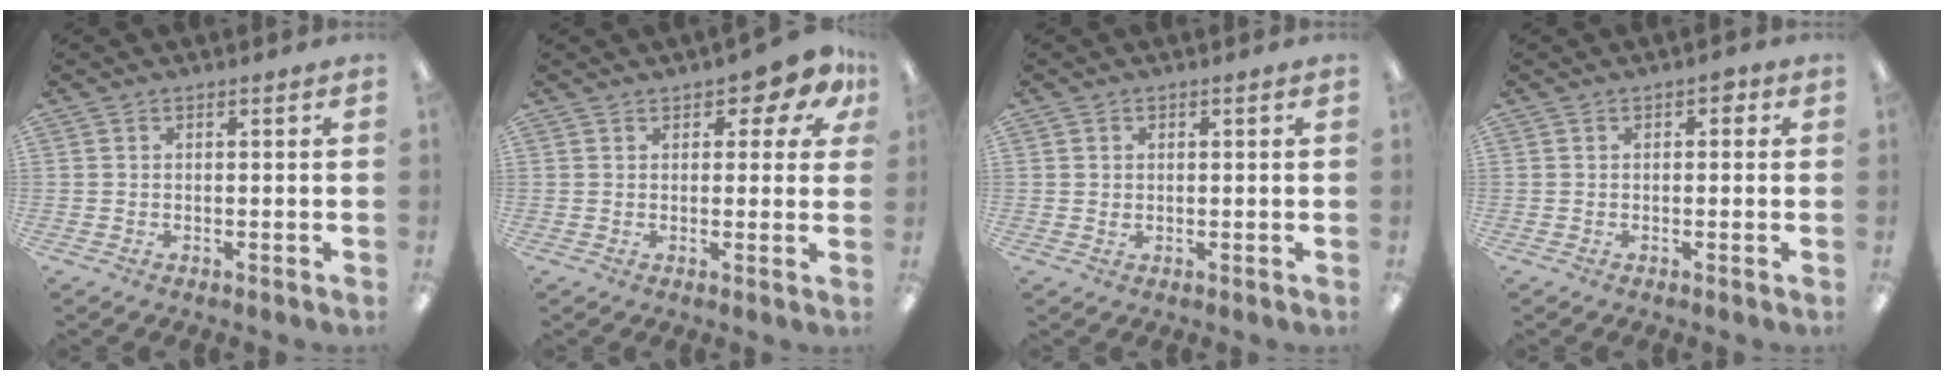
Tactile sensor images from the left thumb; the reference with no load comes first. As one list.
[{"total": 5.6, "force": [3.5, 2.7, 3.4], "torque": [-0.042, -0.012, 0.059]}, {"total": 0.8, "force": [0.3, 0.6, 0.3], "torque": [-0.007, 0.004, 0.004]}, {"total": 1.7, "force": [0.4, 1.1, 1.2], "torque": [-0.015, 0.002, 0.004]}]